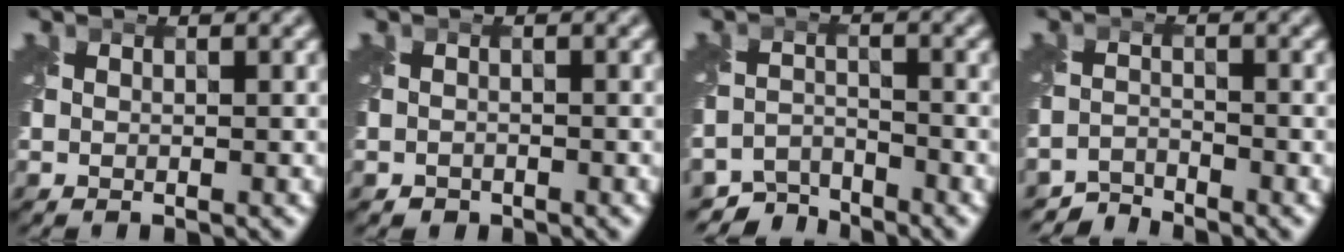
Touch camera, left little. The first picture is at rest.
{"total": 0.8, "force": [-0.6, 0.5, 0.0], "torque": [0.001, -0.006, -0.012]}
{"total": 4.0, "force": [-3.8, 1.1, 0.2], "torque": [0.002, -0.010, -0.072]}
{"total": 2.6, "force": [-2.6, 0.2, -0.4], "torque": [0.008, -0.001, -0.057]}